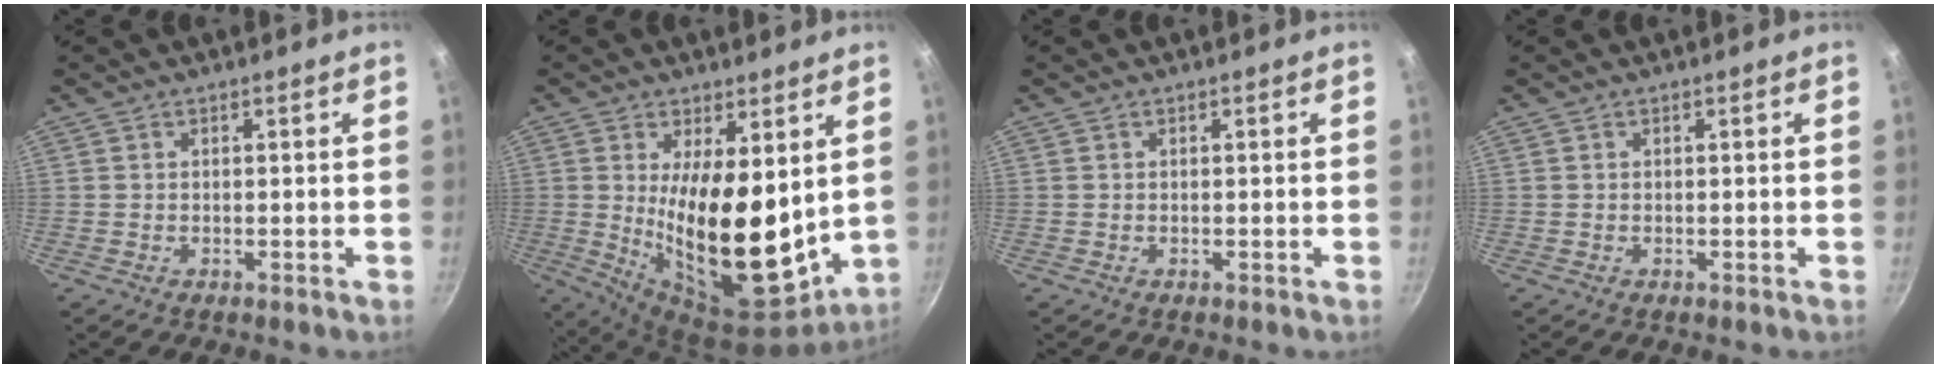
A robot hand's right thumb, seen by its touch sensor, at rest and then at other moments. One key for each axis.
{"total": 19.7, "fx": 2.5, "fy": 8.7, "fz": 17.5, "tx": -0.257, "ty": -0.054, "tz": 0.055}
{"total": 0.0}
{"total": 0.0}